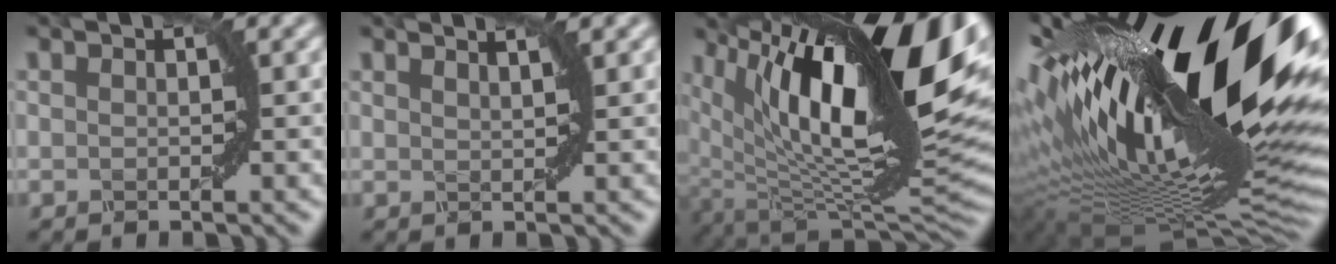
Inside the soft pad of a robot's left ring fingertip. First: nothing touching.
{"total": 2.7, "force": [1.9, 0.9, 1.6], "torque": [0.003, 0.010, 0.002]}
{"total": 19.1, "force": [6.2, 7.3, 16.5], "torque": [-0.255, 0.018, 0.118]}
{"total": 21.4, "force": [4.9, 7.7, 19.4], "torque": [-0.332, -0.017, 0.090]}